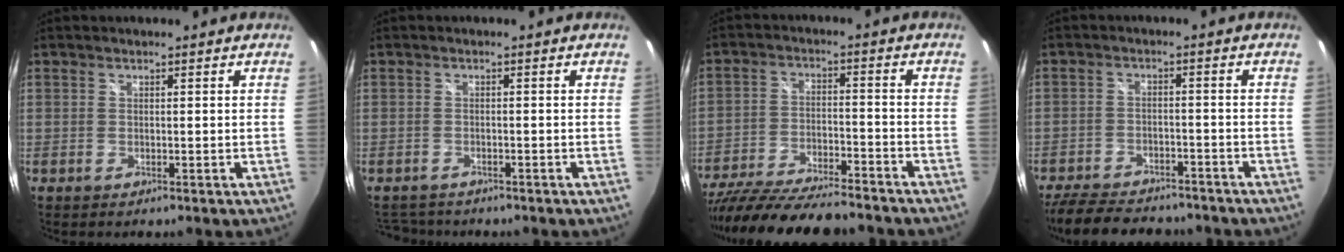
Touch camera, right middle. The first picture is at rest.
{"total": 5.1, "force": [-4.3, 2.1, 1.6], "torque": [-0.040, -0.005, -0.065]}
{"total": 21.1, "force": [-18.0, 4.6, 10.0], "torque": [-0.196, -0.038, -0.277]}
{"total": 15.4, "force": [-12.7, 5.7, 6.6], "torque": [-0.151, -0.006, -0.186]}